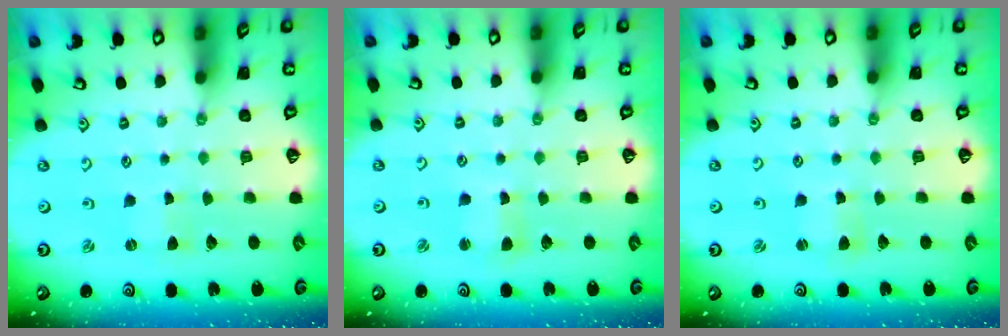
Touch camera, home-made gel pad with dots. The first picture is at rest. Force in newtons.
{"total": 2.7, "press": 2.7, "slide": 0.3}
{"total": 1.4, "press": 1.4, "slide": 0.3}